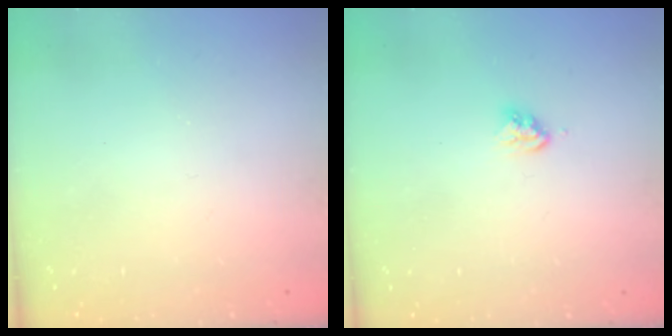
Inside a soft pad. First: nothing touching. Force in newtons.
{"total": 3.5, "press": 3.5, "slide": 0.4}